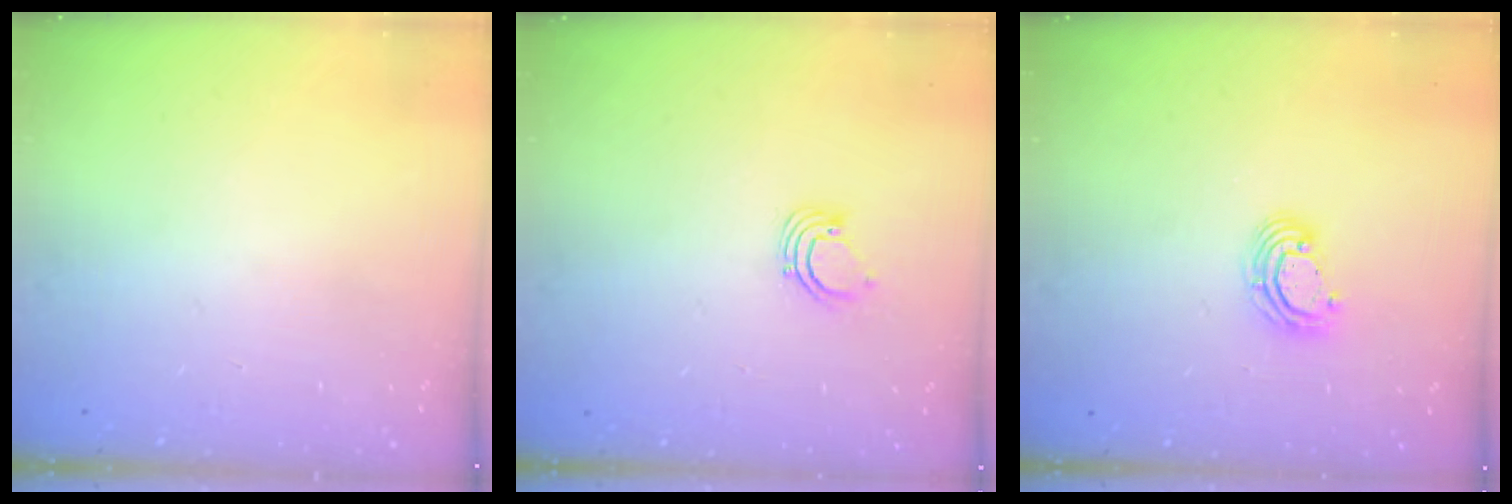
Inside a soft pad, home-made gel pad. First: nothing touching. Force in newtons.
{"total": 2.2, "press": 2.2, "slide": 0.2}
{"total": 6.8, "press": 6.7, "slide": 0.8}